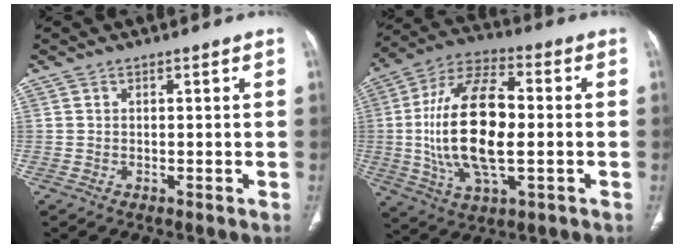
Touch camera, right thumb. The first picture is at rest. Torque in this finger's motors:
{"motor_torque": [1.32, 1.91, 2.18, -0.60, 0.29]}